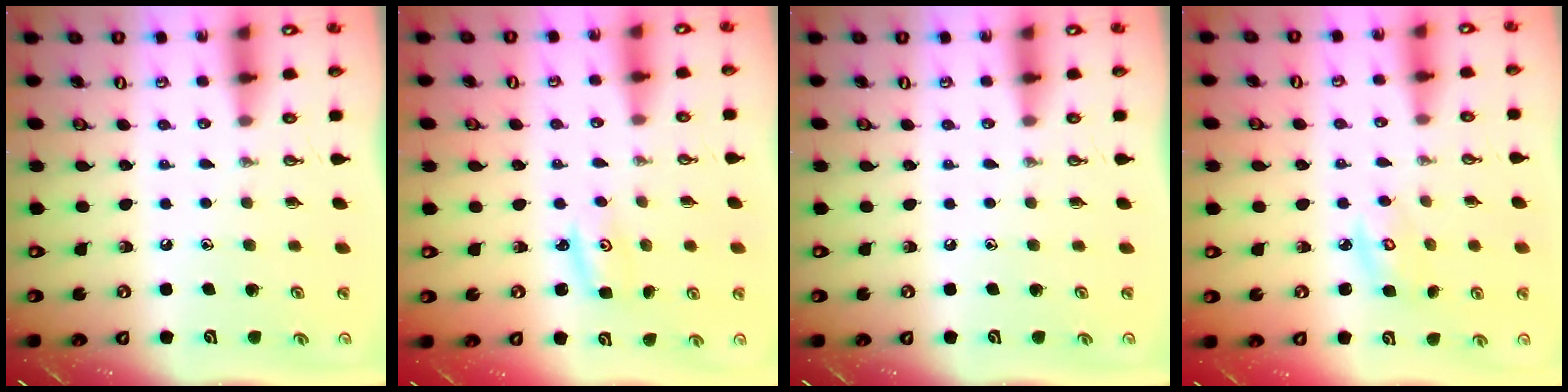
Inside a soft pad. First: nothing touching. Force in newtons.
{"total": 3.2, "press": 3.2, "slide": 0.3}
{"total": 0.0}
{"total": 3.8, "press": 3.8, "slide": 0.3}